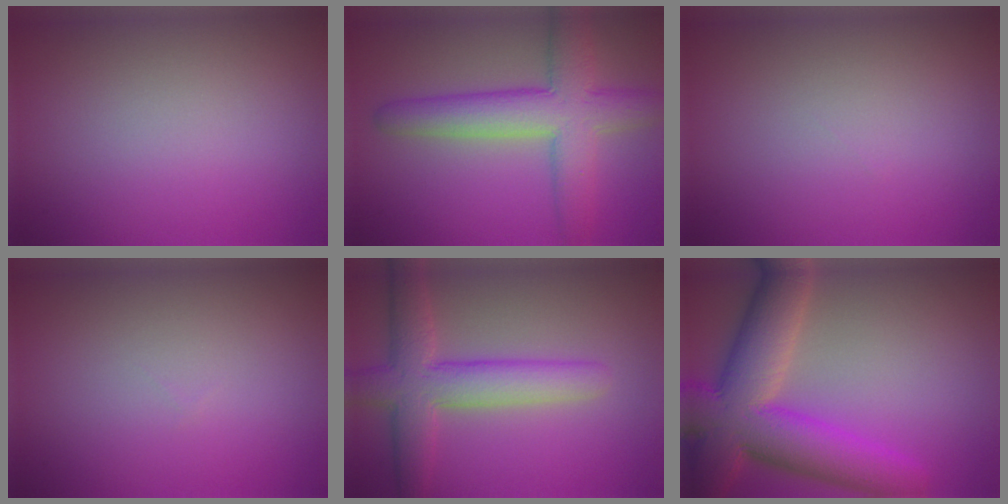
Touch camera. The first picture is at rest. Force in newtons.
{"total": 7.4, "press": 7.4, "slide": 0.2}
{"total": 0.0}
{"total": 0.0}
{"total": 6.3, "press": 6.3, "slide": 0.2}
{"total": 10.9, "press": 10.9, "slide": 0.6}